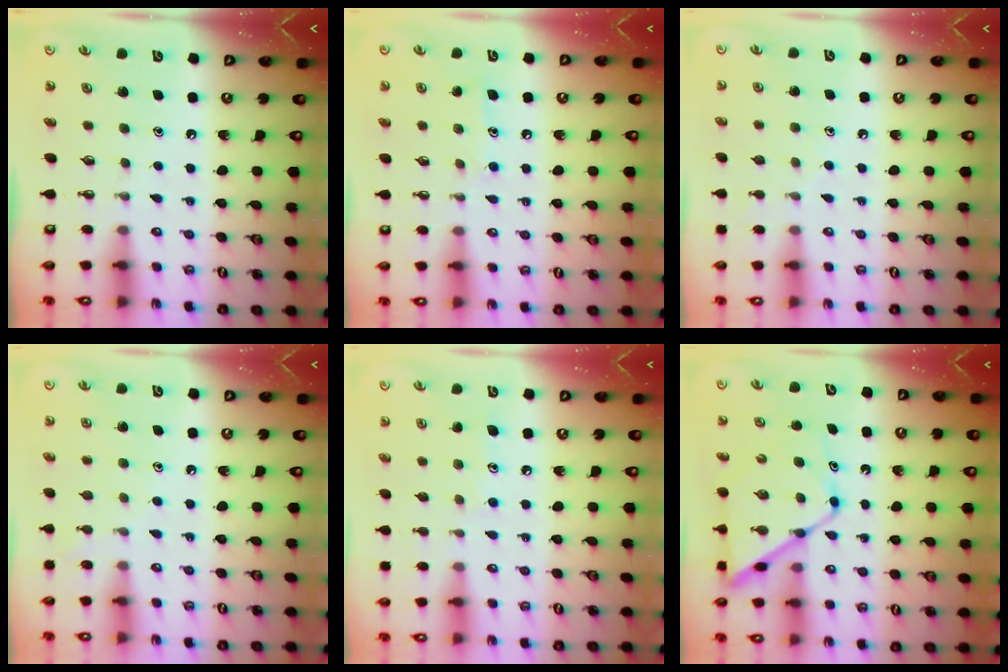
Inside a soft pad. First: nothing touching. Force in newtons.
{"total": 7.0, "press": 7.0, "slide": 0.1}
{"total": 3.8, "press": 3.8, "slide": 0.4}
{"total": 5.2, "press": 5.2, "slide": 0.6}
{"total": 6.7, "press": 6.7, "slide": 0.1}
{"total": 11.4, "press": 11.4, "slide": 0.8}